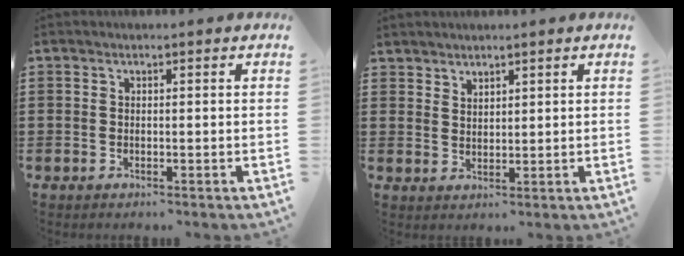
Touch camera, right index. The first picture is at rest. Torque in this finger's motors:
{"motor_torque": [-0.07, 0.14, -0.03, -0.01]}